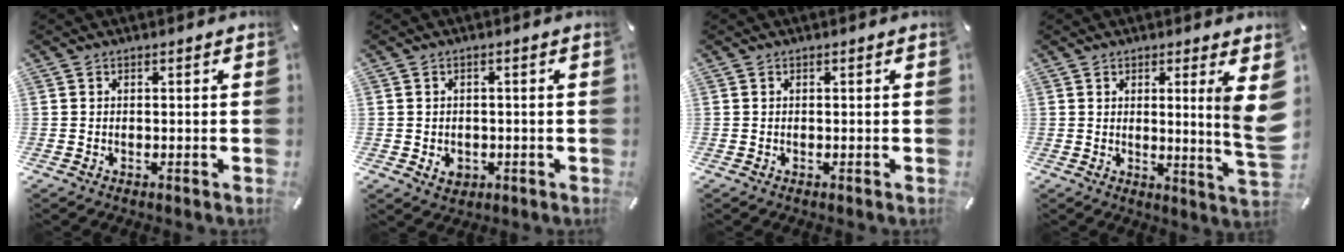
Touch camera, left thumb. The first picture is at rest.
{"total": 3.0, "force": [-0.7, 2.5, 1.5], "torque": [-0.033, 0.001, -0.014]}
{"total": 0.0}
{"total": 10.3, "force": [2.6, 0.1, 9.9], "torque": [-0.146, -0.030, 0.039]}